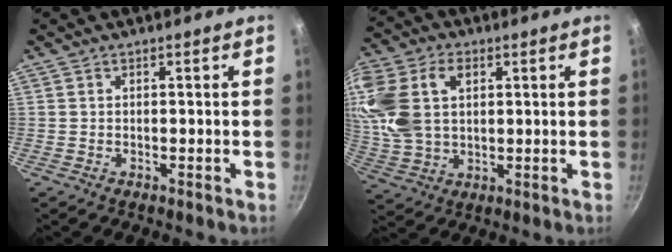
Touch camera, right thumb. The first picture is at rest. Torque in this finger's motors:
{"motor_torque": [0.95, 3.48, 1.23, -0.33, 0.19]}